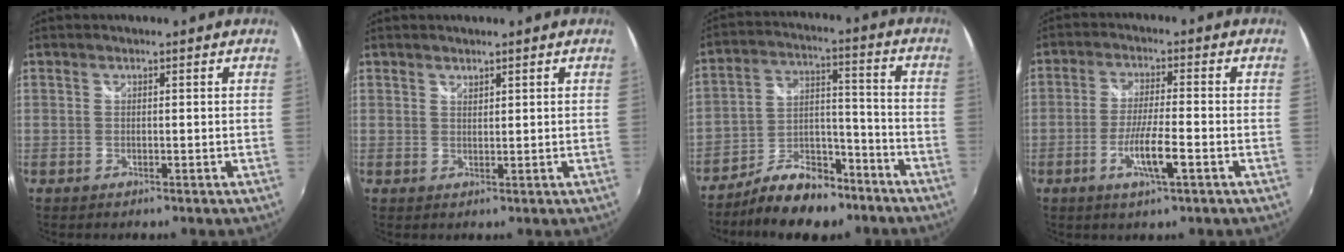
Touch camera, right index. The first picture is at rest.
{"total": 1.1, "force": [1.0, 0.4, 0.2], "torque": [-0.002, 0.000, 0.017]}
{"total": 12.8, "force": [-9.3, 6.3, 6.1], "torque": [-0.116, 0.028, -0.146]}
{"total": 7.2, "force": [-2.9, 0.5, 6.5], "torque": [-0.126, -0.010, -0.055]}